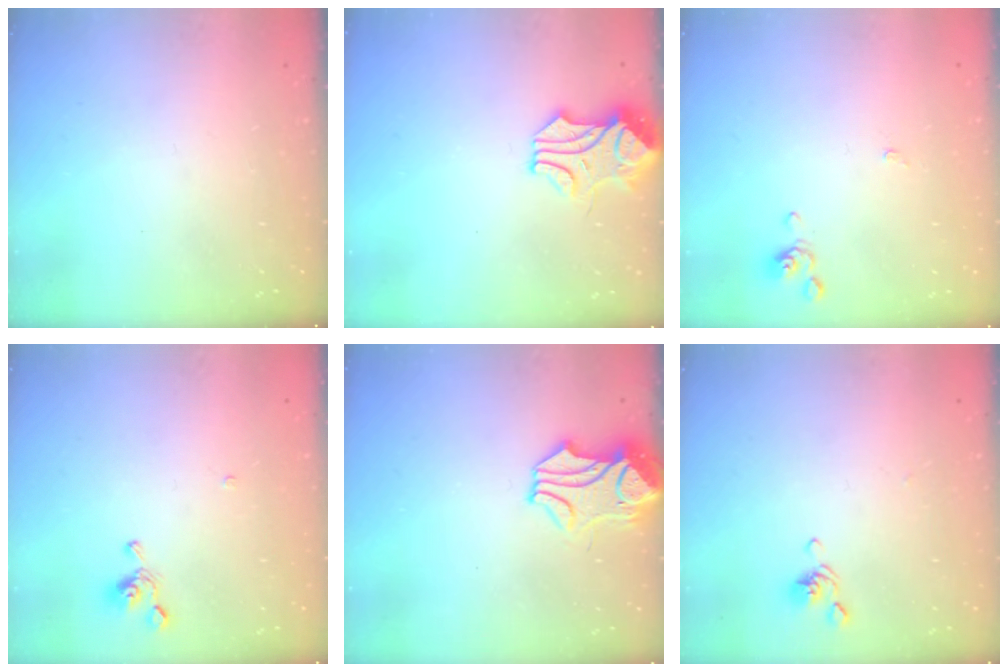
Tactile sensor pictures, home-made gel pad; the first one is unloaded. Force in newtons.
{"total": 1.2, "press": 1.1, "slide": 0.5}
{"total": 0.0}
{"total": 3.2, "press": 3.2, "slide": 0.5}
{"total": 1.4, "press": 0.6, "slide": 1.3}
{"total": 2.6, "press": 2.5, "slide": 0.7}